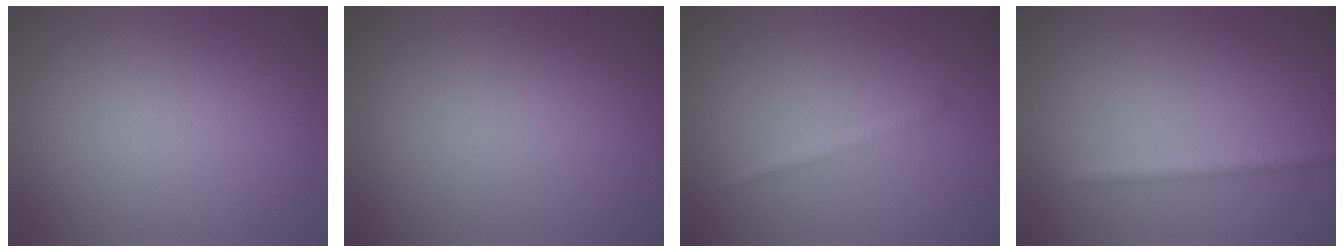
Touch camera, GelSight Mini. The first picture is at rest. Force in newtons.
{"total": 0.0}
{"total": 1.4, "press": 1.4, "slide": 0.1}
{"total": 1.9, "press": 1.9, "slide": 0.2}